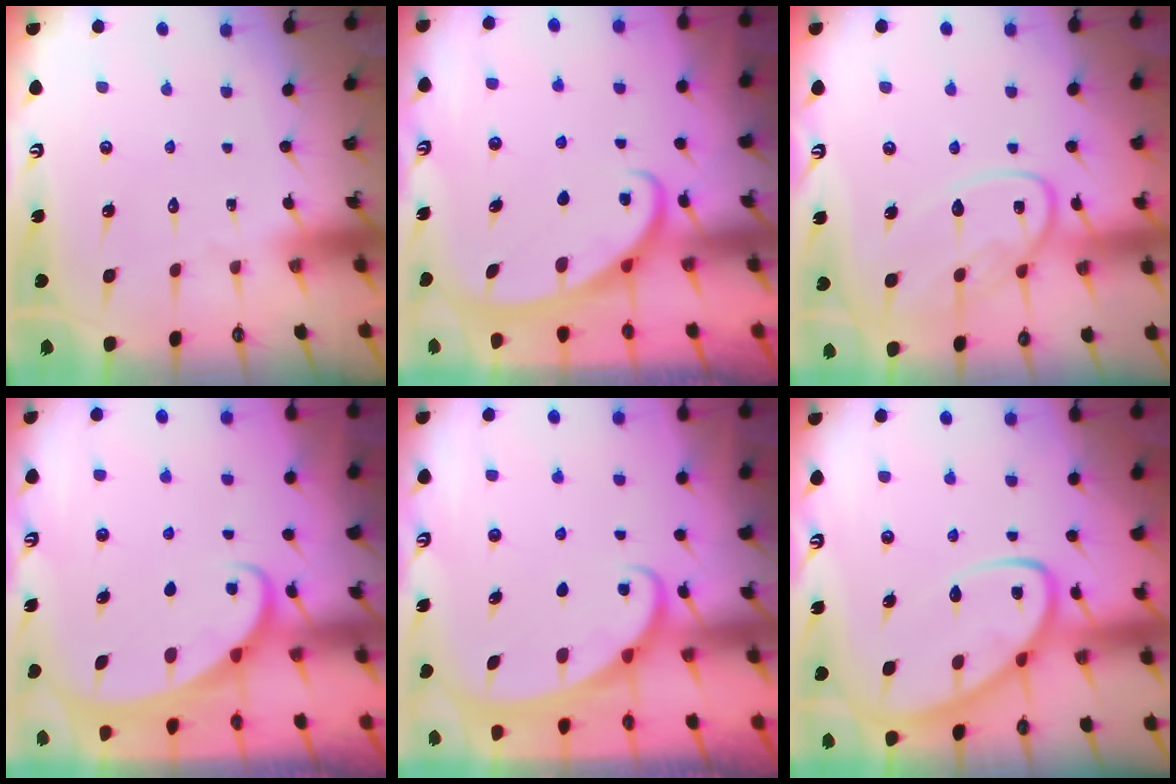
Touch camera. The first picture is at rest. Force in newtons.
{"total": 2.5, "press": 2.5, "slide": 0.4}
{"total": 13.6, "press": 13.5, "slide": 1.3}
{"total": 2.1, "press": 2.1, "slide": 0.2}
{"total": 2.2, "press": 2.1, "slide": 0.3}
{"total": 9.7, "press": 9.7, "slide": 1.0}